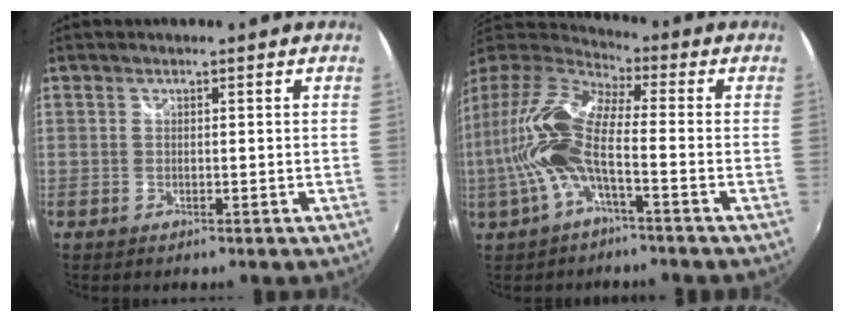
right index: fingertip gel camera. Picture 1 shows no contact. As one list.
[{"total": 14.8, "force": [-2.5, 4.5, 13.9], "torque": [-0.279, 0.002, -0.049]}]